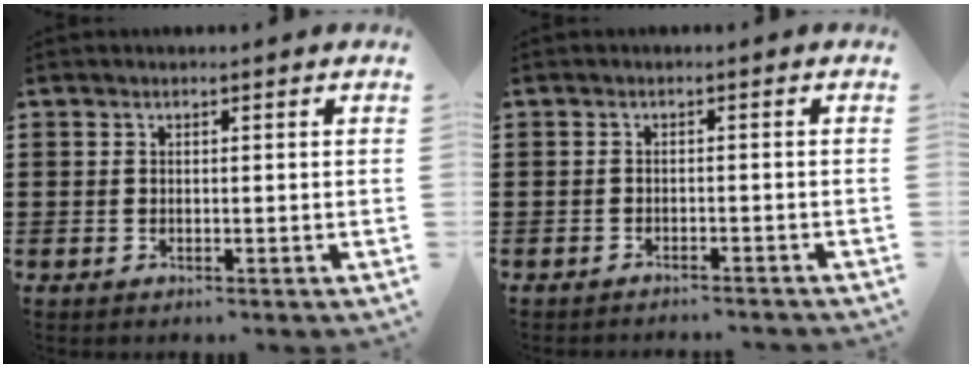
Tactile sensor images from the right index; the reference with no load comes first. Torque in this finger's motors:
{"motor_torque": [0.41, 0.48, -0.04, -0.03]}